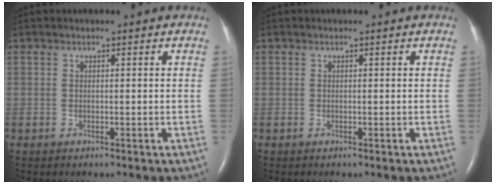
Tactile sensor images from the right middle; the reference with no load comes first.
{"total": 0.0}